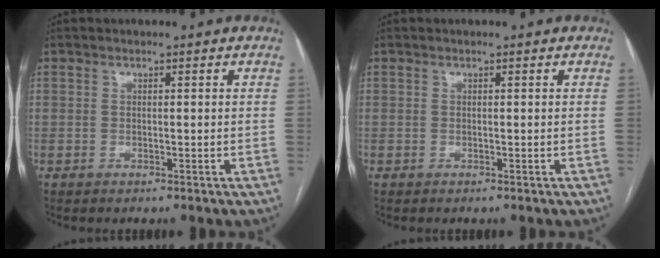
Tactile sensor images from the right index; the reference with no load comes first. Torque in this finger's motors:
{"motor_torque": [0.00, 0.00, 0.00, 0.00]}